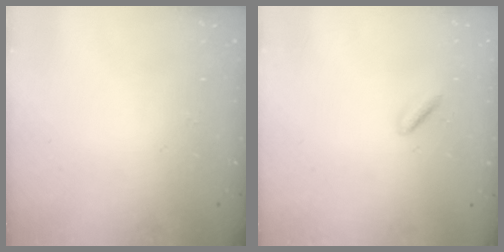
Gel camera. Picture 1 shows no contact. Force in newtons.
{"total": 1.5, "press": 1.3, "slide": 0.7}